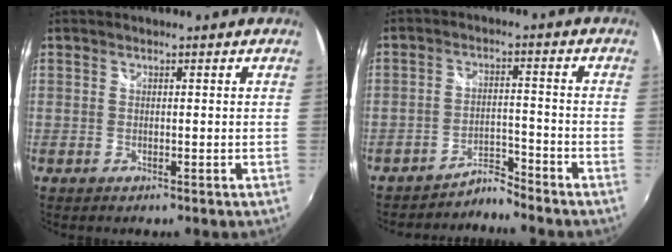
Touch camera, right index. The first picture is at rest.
{"total": 4.1, "force": [-4.0, -0.3, -0.3], "torque": [0.002, 0.009, -0.075]}